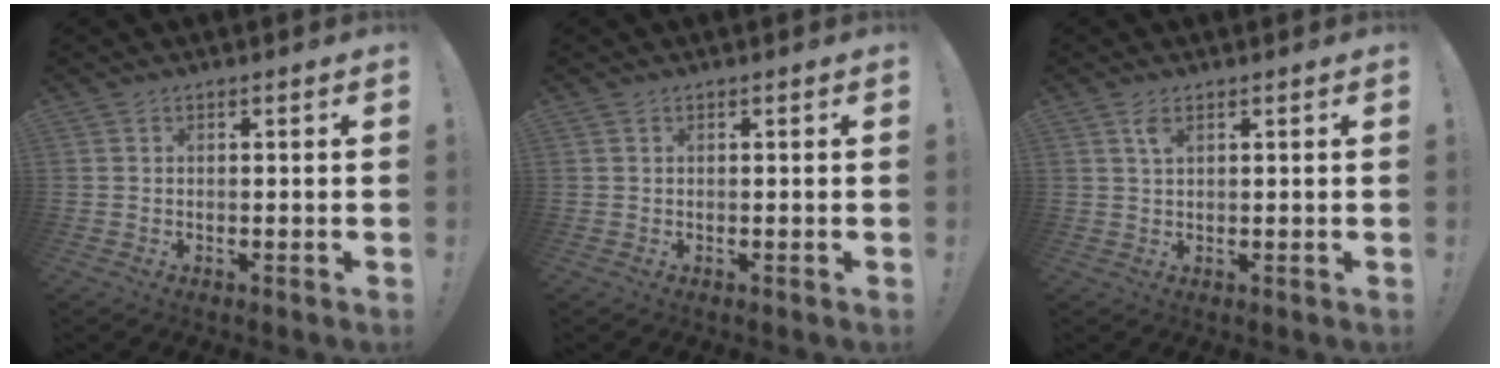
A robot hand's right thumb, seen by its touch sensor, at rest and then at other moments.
{"total": 0.0}
{"total": 2.5, "force": [1.1, 1.0, 2.0], "torque": [-0.036, -0.002, 0.019]}